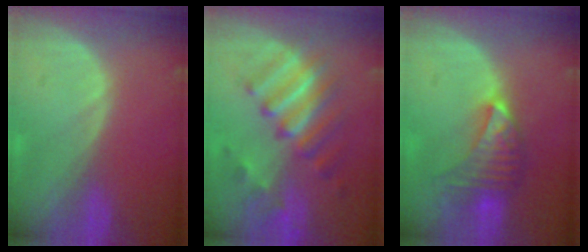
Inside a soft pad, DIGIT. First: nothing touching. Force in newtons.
{"total": 9.5, "press": 8.4, "slide": 4.4}
{"total": 7.0, "press": 6.7, "slide": 1.9}